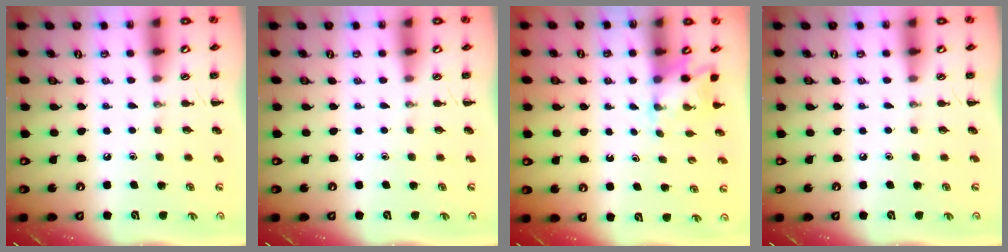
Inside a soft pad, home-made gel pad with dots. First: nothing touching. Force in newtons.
{"total": 0.0}
{"total": 2.5, "press": 2.4, "slide": 0.9}
{"total": 0.0}